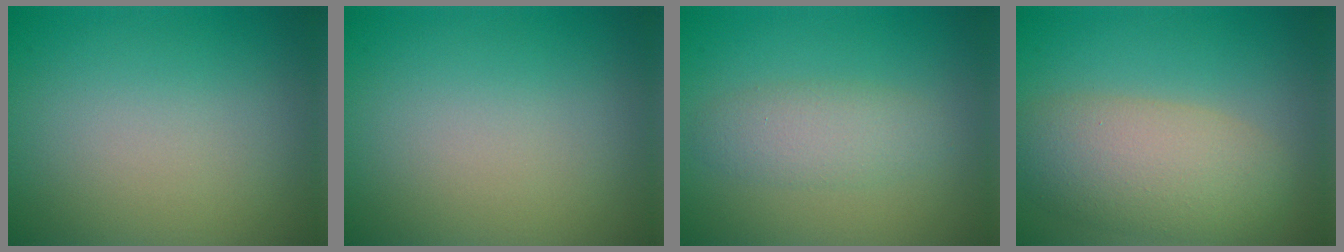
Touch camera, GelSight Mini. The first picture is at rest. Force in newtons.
{"total": 0.0}
{"total": 2.7, "press": 2.7, "slide": 0.1}
{"total": 6.4, "press": 6.4, "slide": 0.3}